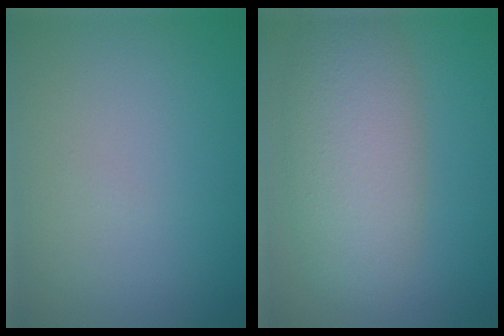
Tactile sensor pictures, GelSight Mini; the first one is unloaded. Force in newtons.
{"total": 6.6, "press": 6.6, "slide": 0.3}